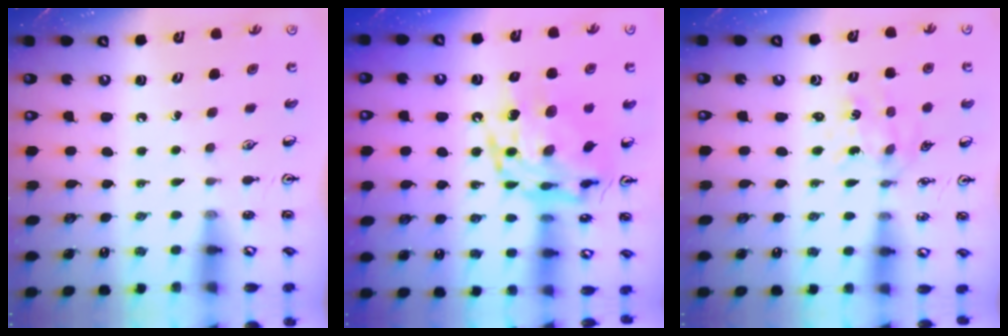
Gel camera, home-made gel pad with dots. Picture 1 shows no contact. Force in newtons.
{"total": 17.5, "press": 17.5, "slide": 1.4}
{"total": 1.0, "press": 1.0, "slide": 0.2}